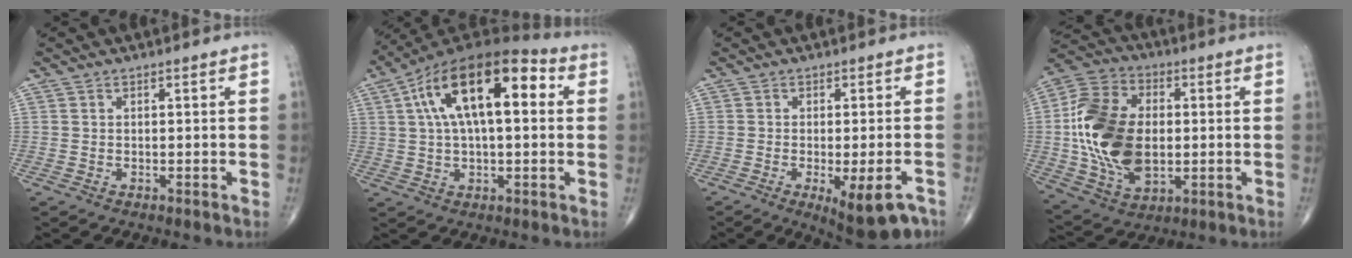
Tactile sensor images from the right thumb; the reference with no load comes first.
{"total": 19.0, "force": [5.0, 8.6, 16.2], "torque": [-0.270, 0.030, 0.072]}
{"total": 10.4, "force": [-5.4, 3.3, 8.2], "torque": [-0.102, 0.004, -0.071]}
{"total": 20.5, "force": [0.2, 13.1, 15.8], "torque": [-0.299, 0.001, 0.009]}